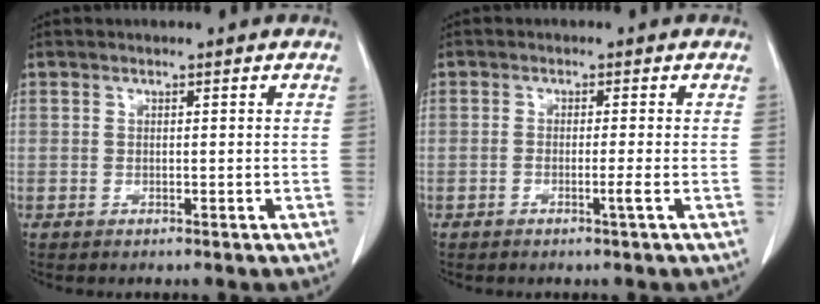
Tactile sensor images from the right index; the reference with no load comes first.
{"total": 1.5, "force": [-0.6, -0.4, 1.3], "torque": [-0.023, 0.000, -0.011]}